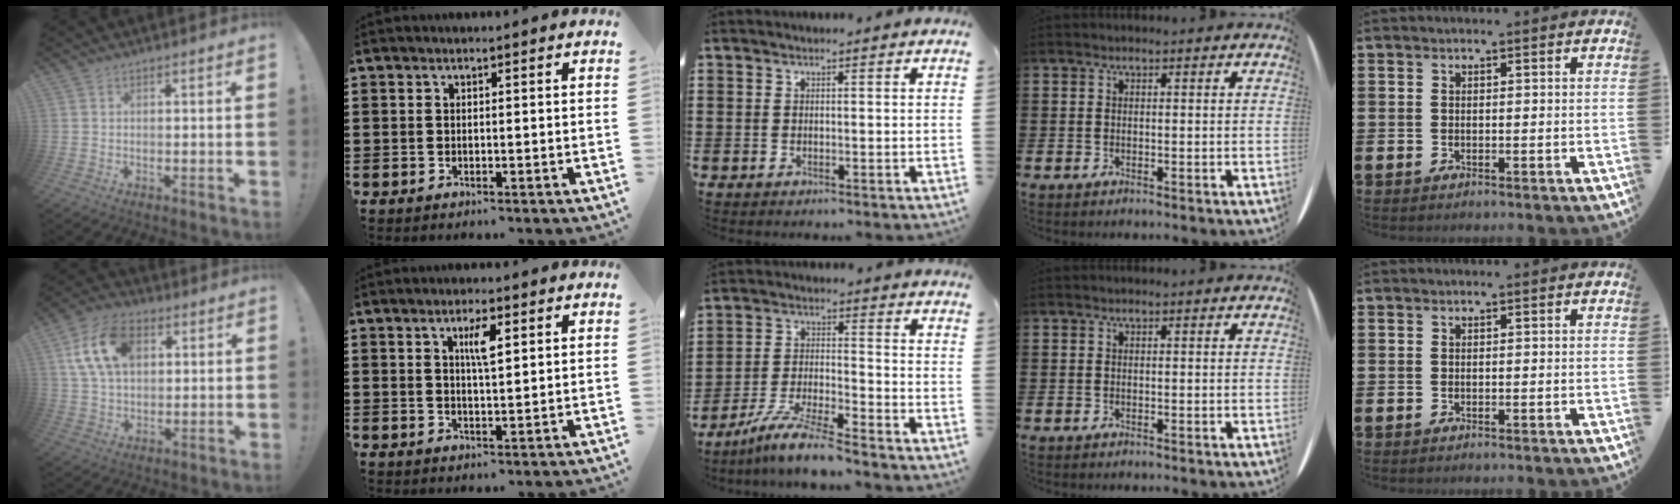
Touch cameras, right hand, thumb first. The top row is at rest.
{"thumb": {"total": 15.2, "force": [4.9, 10.1, 10.2], "torque": [-0.184, 0.004, 0.096]}, "index": {"total": 3.9, "force": [1.6, 1.0, 3.4], "torque": [-0.057, 0.002, 0.021]}, "middle": {"total": 7.7, "force": [-6.9, 0.0, 3.6], "torque": [-0.078, -0.007, -0.135]}}